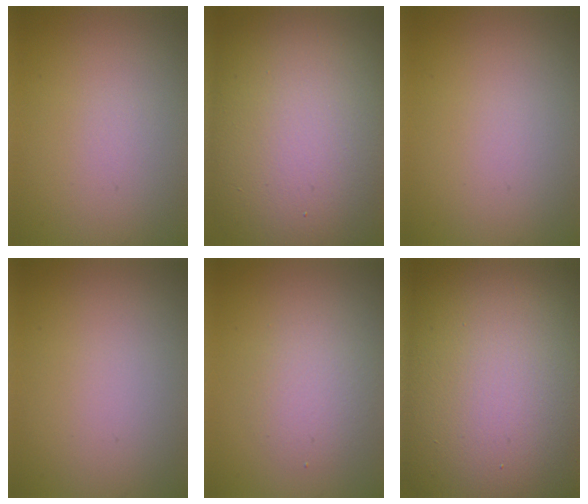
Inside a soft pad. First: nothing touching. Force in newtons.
{"total": 18.3, "press": 18.2, "slide": 0.8}
{"total": 0.0}
{"total": 0.0}
{"total": 2.8, "press": 2.8, "slide": 0.1}
{"total": 24.3, "press": 24.3, "slide": 0.8}